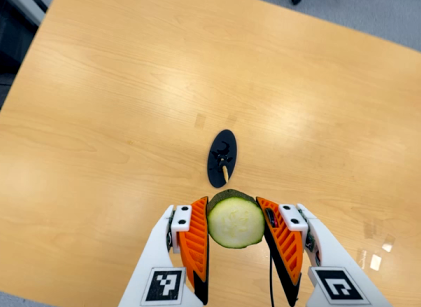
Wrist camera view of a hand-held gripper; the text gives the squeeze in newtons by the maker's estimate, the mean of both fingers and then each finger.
{"total": 11.6, "left": 11.4, "right": 11.7}